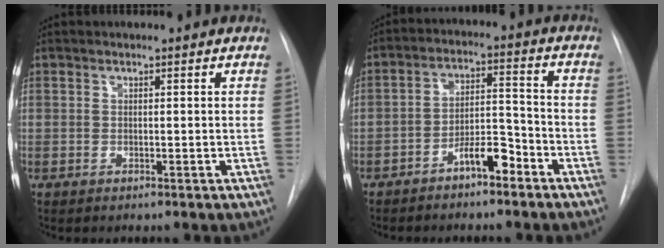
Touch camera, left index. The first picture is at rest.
{"total": 6.4, "force": [-4.4, 1.9, 4.2], "torque": [-0.074, 0.020, -0.075]}